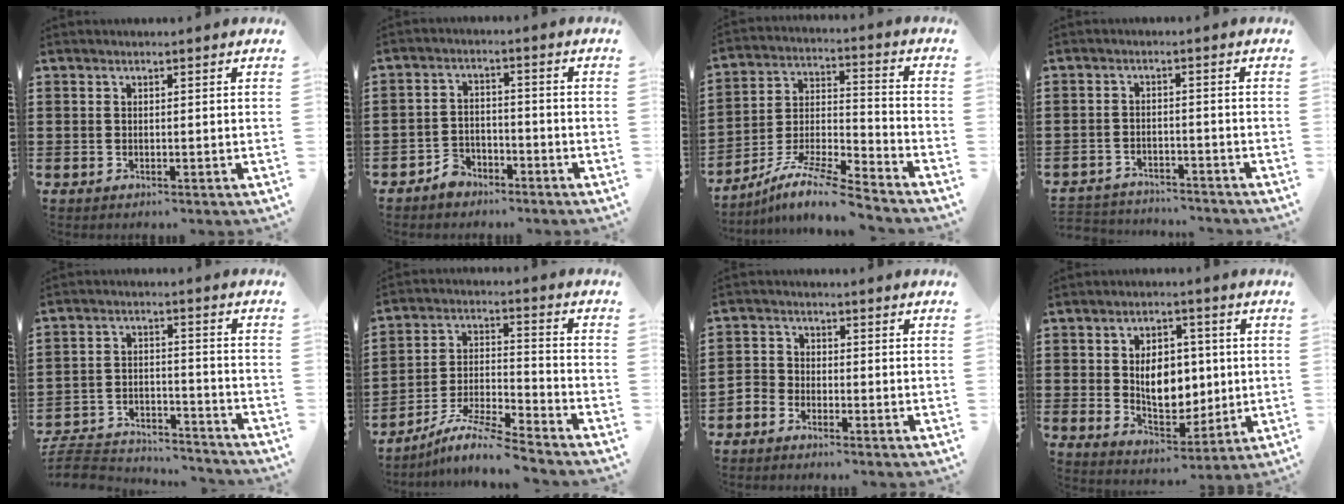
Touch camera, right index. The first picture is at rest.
{"total": 3.7, "force": [-3.1, 1.9, 0.8], "torque": [-0.023, 0.011, -0.062]}
{"total": 9.6, "force": [-8.5, 0.5, 4.5], "torque": [-0.091, 0.005, -0.171]}
{"total": 3.2, "force": [-3.2, 0.1, -0.1], "torque": [-0.007, -0.005, -0.069]}
{"total": 6.6, "force": [-6.4, 1.0, 1.5], "torque": [-0.039, 0.004, -0.128]}
{"total": 7.6, "force": [-7.1, -0.3, 2.9], "torque": [-0.060, -0.005, -0.139]}
{"total": 2.1, "force": [-1.9, 0.9, 0.0], "torque": [-0.008, 0.007, -0.043]}
{"total": 7.9, "force": [0.8, 5.3, 5.8], "torque": [-0.090, 0.005, 0.009]}